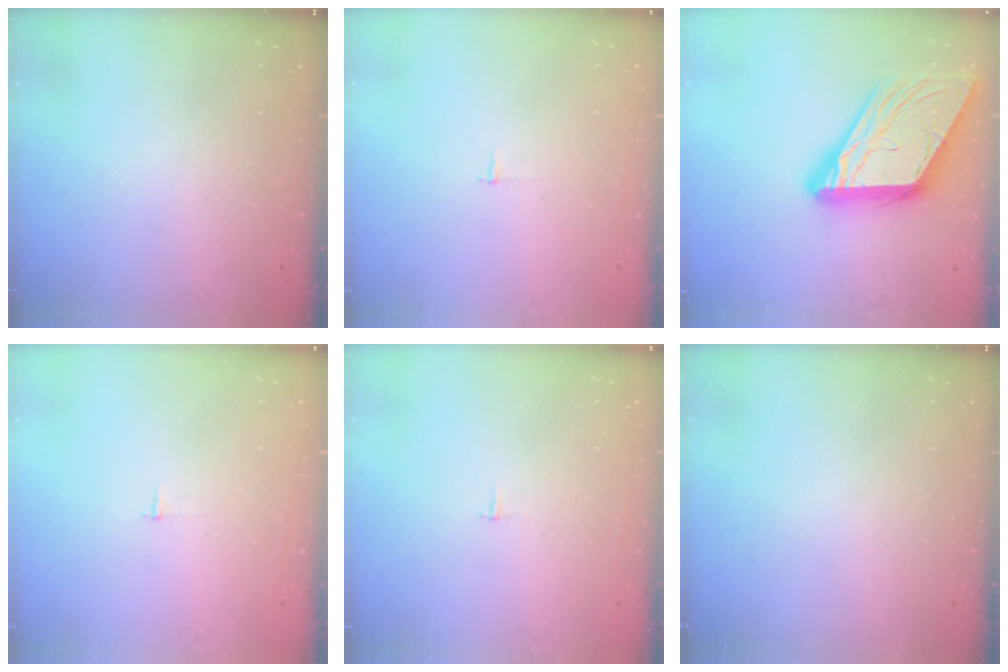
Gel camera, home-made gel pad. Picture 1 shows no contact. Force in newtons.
{"total": 2.3, "press": 2.3, "slide": 0.2}
{"total": 17.5, "press": 17.4, "slide": 1.8}
{"total": 2.3, "press": 2.3, "slide": 0.2}
{"total": 1.8, "press": 1.8, "slide": 0.1}
{"total": 0.0}